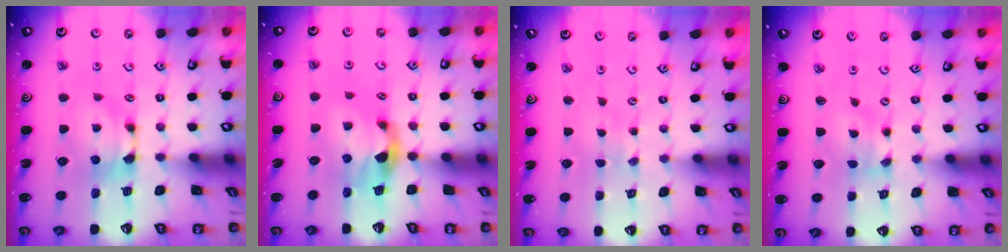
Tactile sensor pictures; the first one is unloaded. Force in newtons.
{"total": 2.3, "press": 1.9, "slide": 1.3}
{"total": 3.5, "press": 3.5, "slide": 0.1}
{"total": 2.0, "press": 1.7, "slide": 1.0}